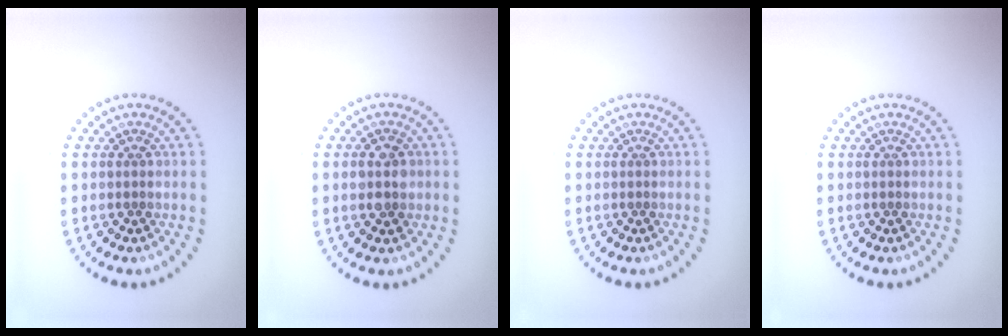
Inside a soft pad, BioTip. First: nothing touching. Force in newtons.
{"total": 2.7, "press": 2.7, "slide": 0.1}
{"total": 0.0}
{"total": 0.0}